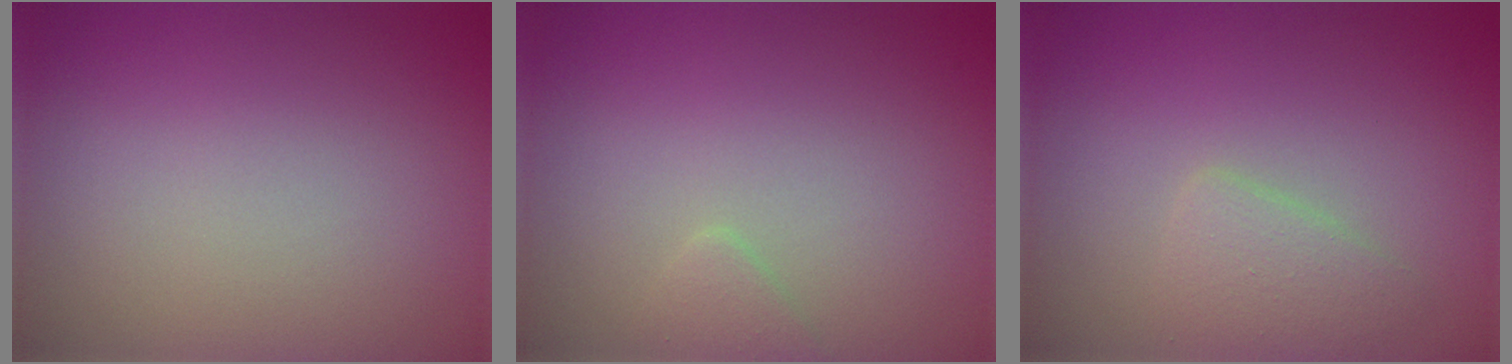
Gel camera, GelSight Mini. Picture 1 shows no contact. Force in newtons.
{"total": 0.9, "press": 0.9, "slide": 0.1}
{"total": 1.9, "press": 1.9, "slide": 0.0}